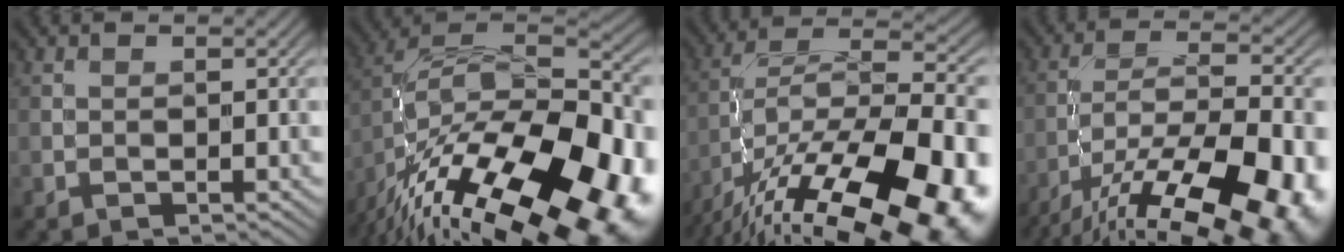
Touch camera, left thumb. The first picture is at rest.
{"total": 21.0, "force": [-13.6, 8.1, 13.8], "torque": [-0.201, -0.018, -0.187]}
{"total": 19.9, "force": [-12.1, 7.3, 14.0], "torque": [-0.228, -0.016, -0.186]}
{"total": 18.1, "force": [-11.2, 6.6, 12.5], "torque": [-0.201, -0.031, -0.172]}